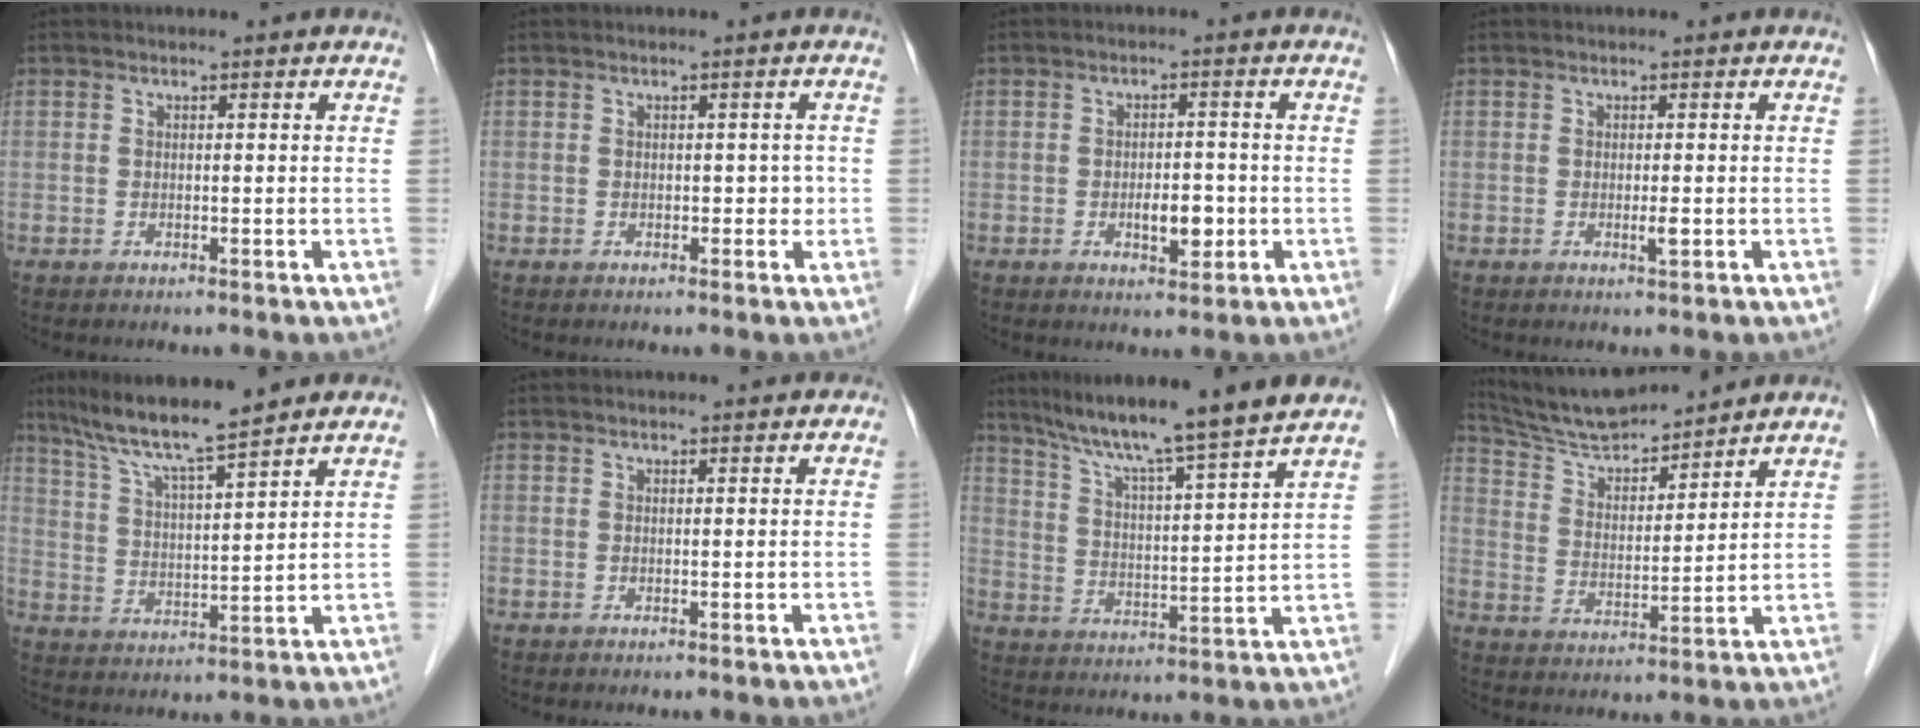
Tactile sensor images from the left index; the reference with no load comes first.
{"total": 1.4, "force": [-0.1, 1.1, 0.9], "torque": [-0.005, 0.006, -0.002]}
{"total": 3.9, "force": [-1.1, 1.8, 3.3], "torque": [-0.051, 0.001, -0.012]}
{"total": 0.9, "force": [-0.1, 0.1, 0.9], "torque": [-0.018, -0.003, -0.002]}
{"total": 10.8, "force": [9.1, -0.2, 5.9], "torque": [-0.108, 0.016, 0.164]}
{"total": 0.0}
{"total": 13.6, "force": [11.7, -1.6, 6.7], "torque": [-0.113, 0.005, 0.186]}
{"total": 11.2, "force": [10.8, 0.8, 3.1], "torque": [-0.069, 0.017, 0.205]}